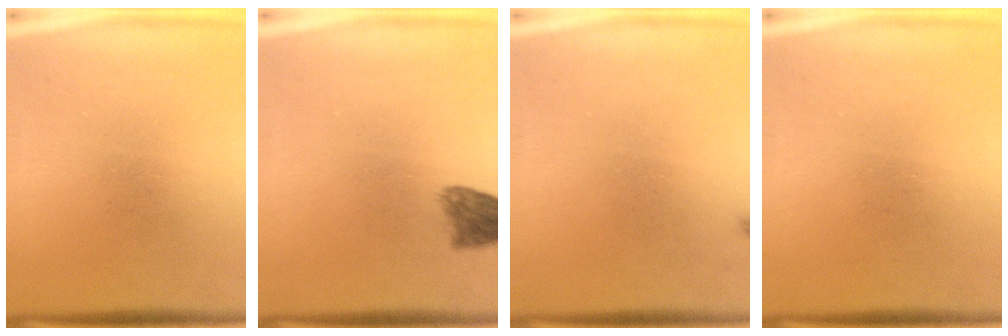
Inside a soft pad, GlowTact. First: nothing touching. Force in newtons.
{"total": 4.1}
{"total": 0.5}
{"total": 0.0}